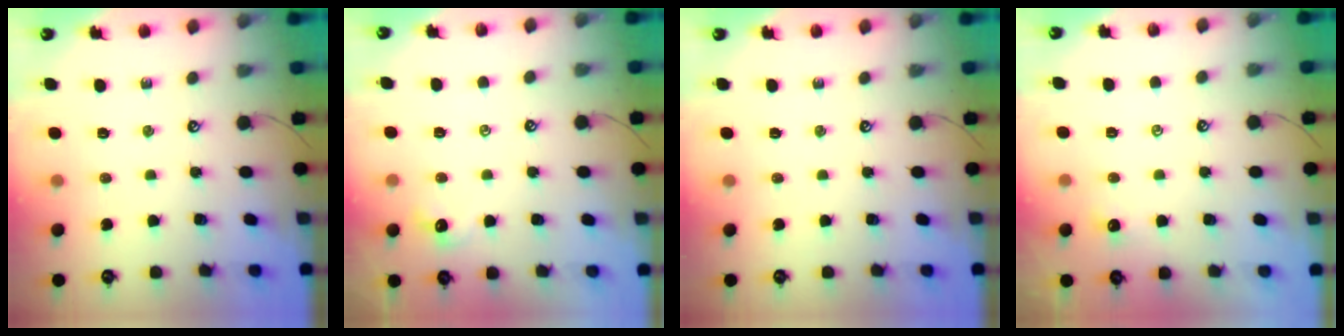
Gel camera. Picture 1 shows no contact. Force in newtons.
{"total": 0.7, "press": 0.5, "slide": 0.4}
{"total": 0.0}
{"total": 2.7, "press": 2.7, "slide": 0.2}